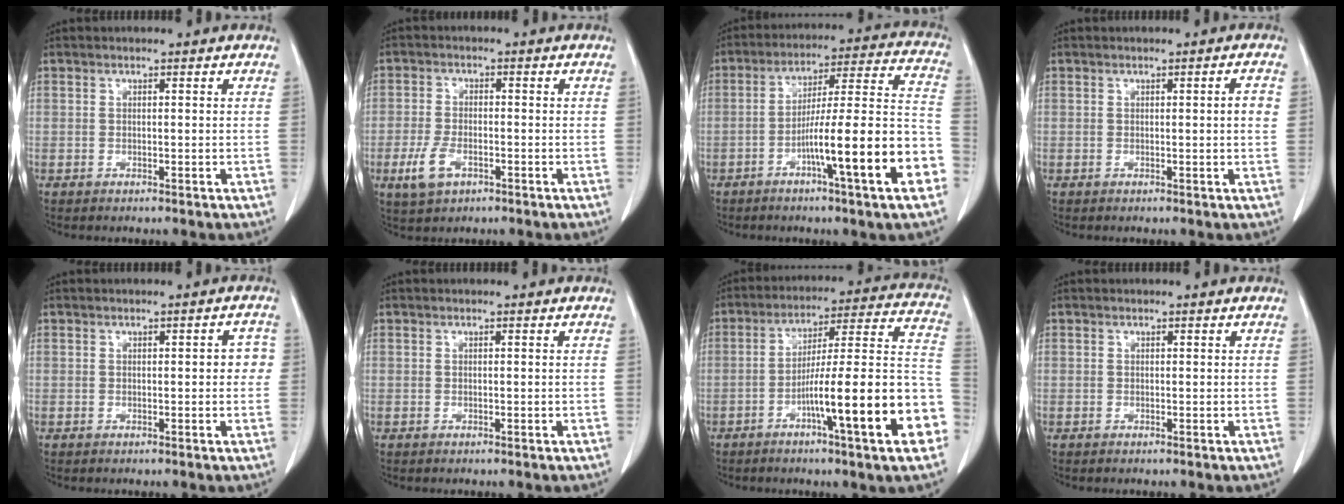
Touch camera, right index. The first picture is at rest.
{"total": 5.1, "force": [-2.3, 2.7, 3.6], "torque": [-0.082, -0.005, -0.040]}
{"total": 17.7, "force": [-6.9, 0.2, 16.4], "torque": [-0.212, 0.018, -0.101]}
{"total": 2.1, "force": [0.3, 0.6, 2.0], "torque": [-0.021, 0.004, 0.004]}
{"total": 2.4, "force": [0.1, 1.1, 2.1], "torque": [-0.015, 0.012, -0.001]}
{"total": 0.0}
{"total": 19.7, "force": [-7.4, 0.8, 18.2], "torque": [-0.214, 0.018, -0.108]}
{"total": 0.0}